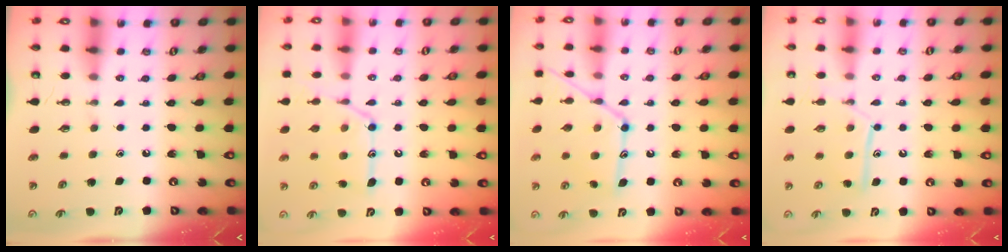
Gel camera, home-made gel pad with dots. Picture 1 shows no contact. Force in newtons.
{"total": 16.5, "press": 16.5, "slide": 1.3}
{"total": 15.0, "press": 15.0, "slide": 0.9}
{"total": 10.4, "press": 10.4, "slide": 0.6}